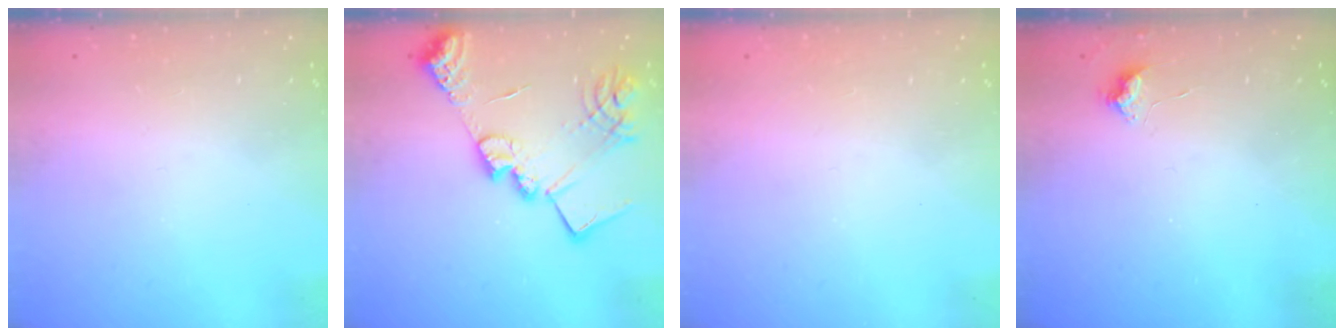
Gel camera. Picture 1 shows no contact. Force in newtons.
{"total": 18.9, "press": 18.8, "slide": 1.5}
{"total": 0.9, "press": 0.9, "slide": 0.1}
{"total": 4.4, "press": 4.4, "slide": 0.7}